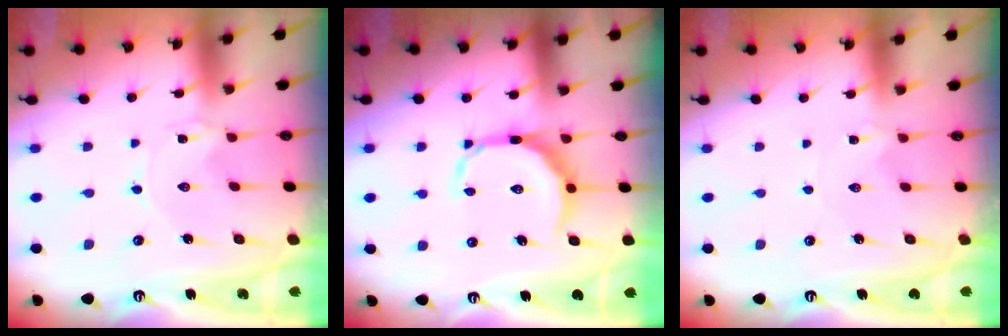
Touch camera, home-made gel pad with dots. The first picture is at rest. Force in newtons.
{"total": 11.0, "press": 11.0, "slide": 0.4}
{"total": 0.0}